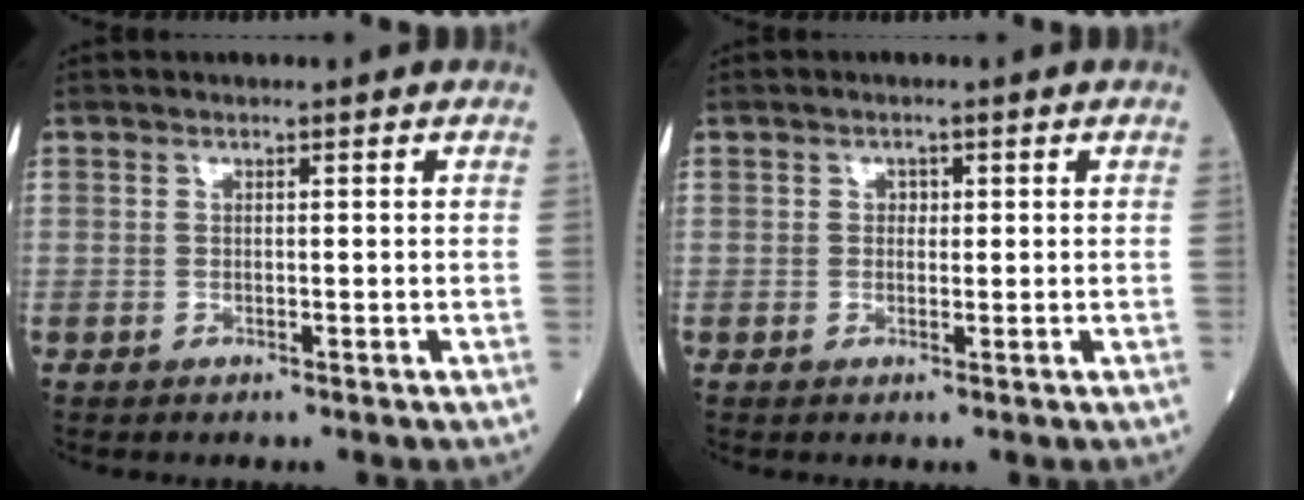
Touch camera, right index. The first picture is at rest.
{"total": 1.0, "force": [0.1, 0.8, 0.5], "torque": [-0.005, 0.003, 0.000]}